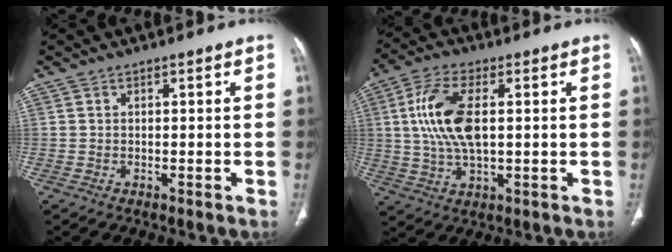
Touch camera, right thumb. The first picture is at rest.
{"total": 12.2, "force": [1.7, 5.5, 10.7], "torque": [-0.229, 0.004, 0.036]}